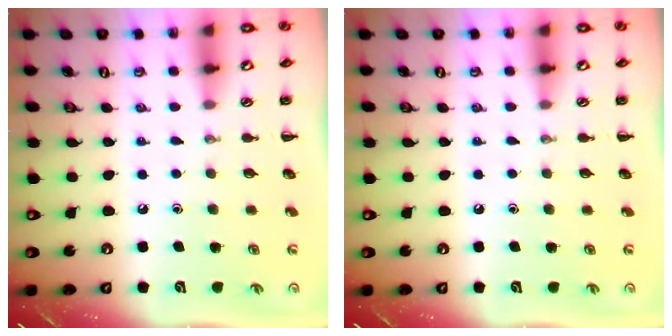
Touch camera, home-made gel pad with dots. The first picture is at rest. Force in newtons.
{"total": 0.0}